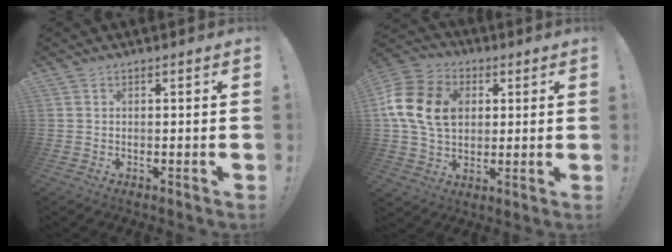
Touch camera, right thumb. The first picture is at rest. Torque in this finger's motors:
{"motor_torque": [2.03, 2.03, 0.46, 0.45, 0.14]}